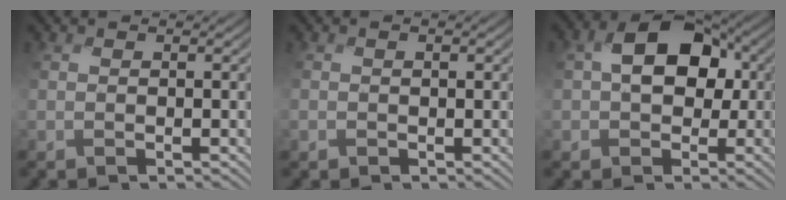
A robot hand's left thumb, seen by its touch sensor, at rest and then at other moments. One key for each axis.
{"total": 0.8, "fx": -0.1, "fy": 0.7, "fz": 0.4, "tx": -0.012, "ty": -0.001, "tz": -0.003}
{"total": 9.8, "fx": 0.6, "fy": 6.9, "fz": 6.8, "tx": -0.128, "ty": 0.006, "tz": 0.006}